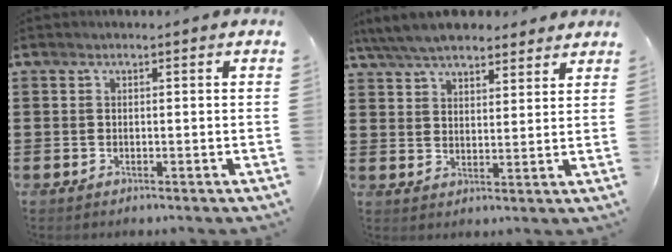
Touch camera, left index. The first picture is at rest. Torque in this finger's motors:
{"motor_torque": [-0.83, -0.83, -0.62, 0.07]}